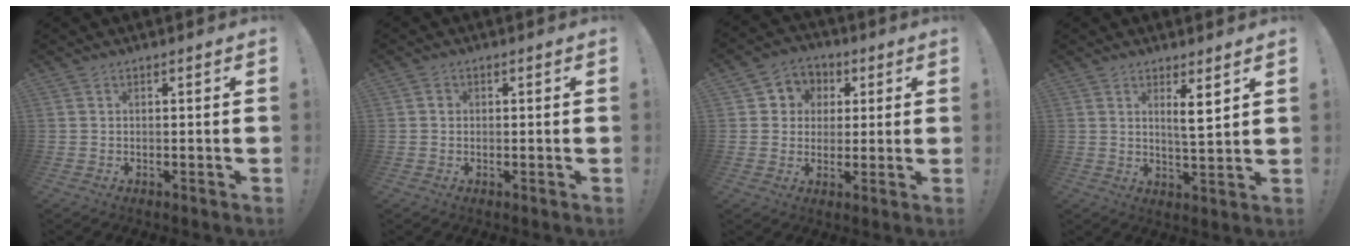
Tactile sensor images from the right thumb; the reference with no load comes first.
{"total": 1.1, "force": [-0.2, 1.0, 0.5], "torque": [0.000, 0.000, -0.006]}
{"total": 7.1, "force": [0.4, 6.9, 1.6], "torque": [-0.011, -0.001, 0.012]}
{"total": 5.7, "force": [3.2, 0.5, 4.7], "torque": [-0.069, -0.024, 0.047]}